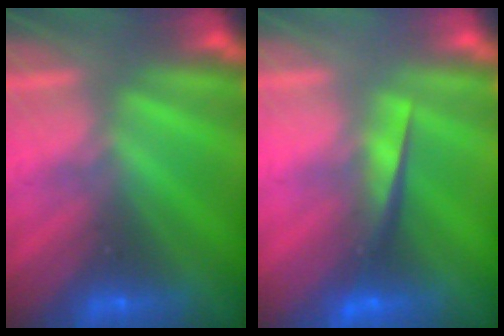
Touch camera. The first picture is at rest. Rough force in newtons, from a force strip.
{"total": 4.4}